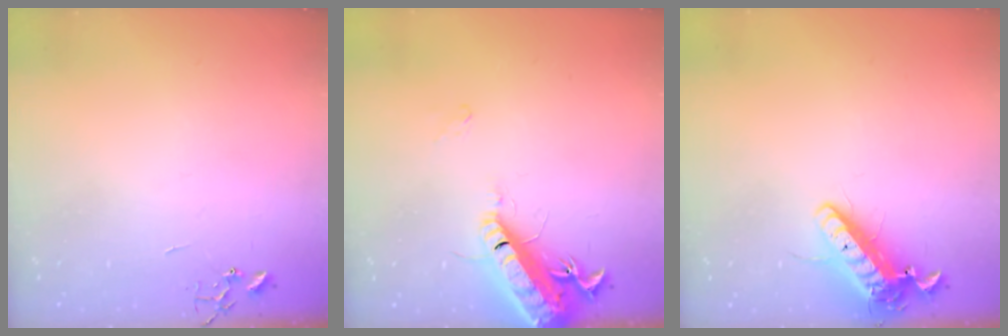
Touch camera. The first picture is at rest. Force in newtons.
{"total": 17.2, "press": 16.5, "slide": 4.6}
{"total": 14.8, "press": 14.5, "slide": 2.9}